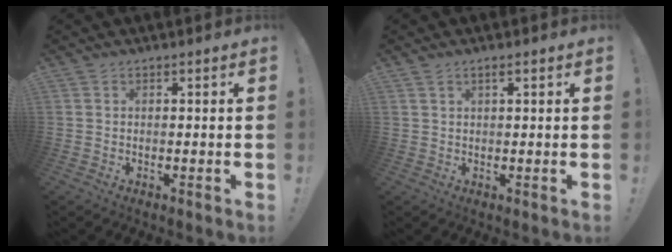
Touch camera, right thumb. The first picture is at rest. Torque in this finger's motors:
{"motor_torque": [0.26, 0.13, -0.01, -0.04, 0.07]}